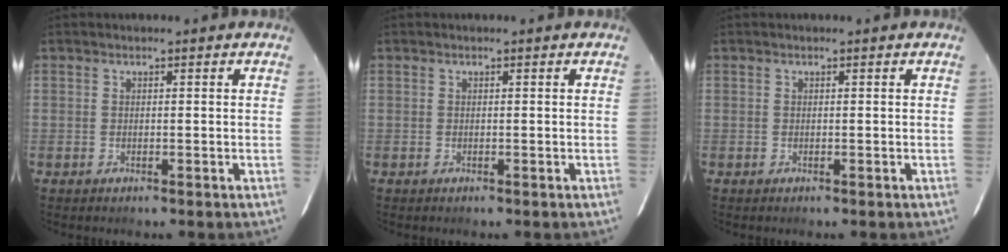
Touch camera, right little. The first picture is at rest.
{"total": 0.0}
{"total": 0.0}